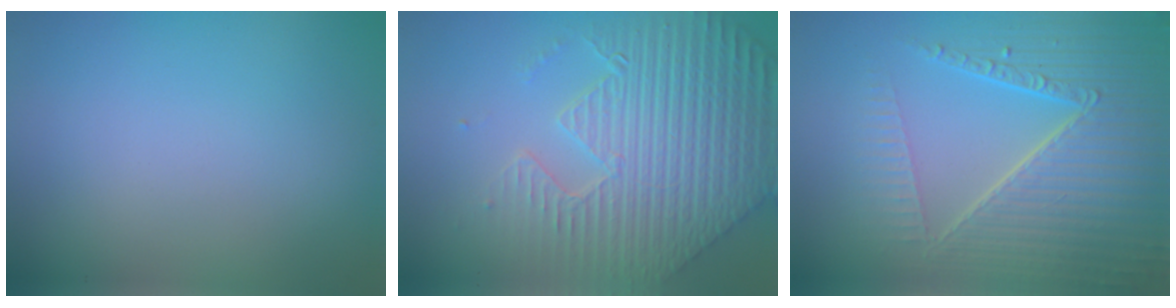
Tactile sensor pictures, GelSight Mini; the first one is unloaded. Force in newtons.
{"total": 9.3, "press": 6.5, "slide": 6.6}
{"total": 7.5, "press": 5.6, "slide": 5.0}